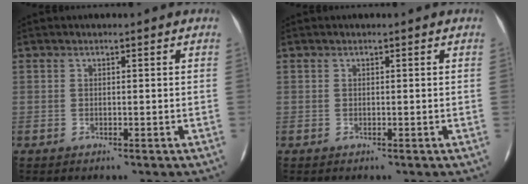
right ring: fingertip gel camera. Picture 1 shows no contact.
{"total": 0.0}